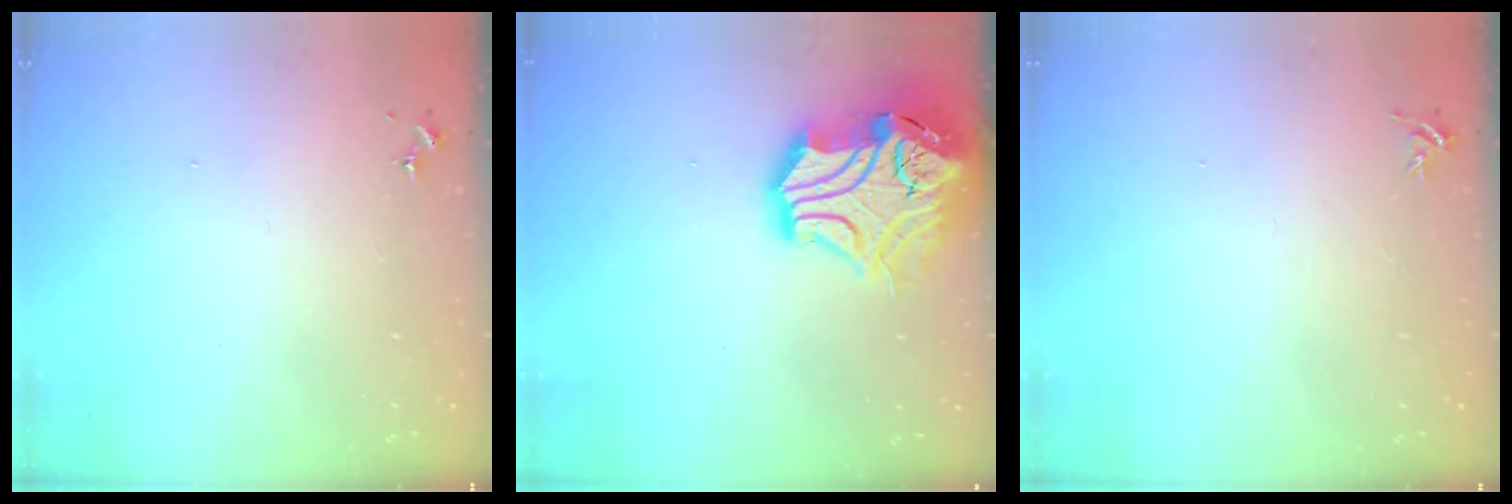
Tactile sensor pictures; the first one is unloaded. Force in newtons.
{"total": 19.5, "press": 19.3, "slide": 2.9}
{"total": 4.4, "press": 4.4, "slide": 0.6}